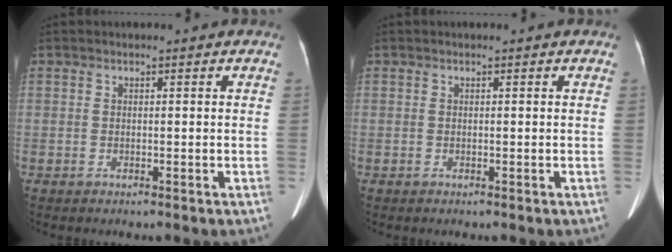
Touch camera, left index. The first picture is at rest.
{"total": 0.0}